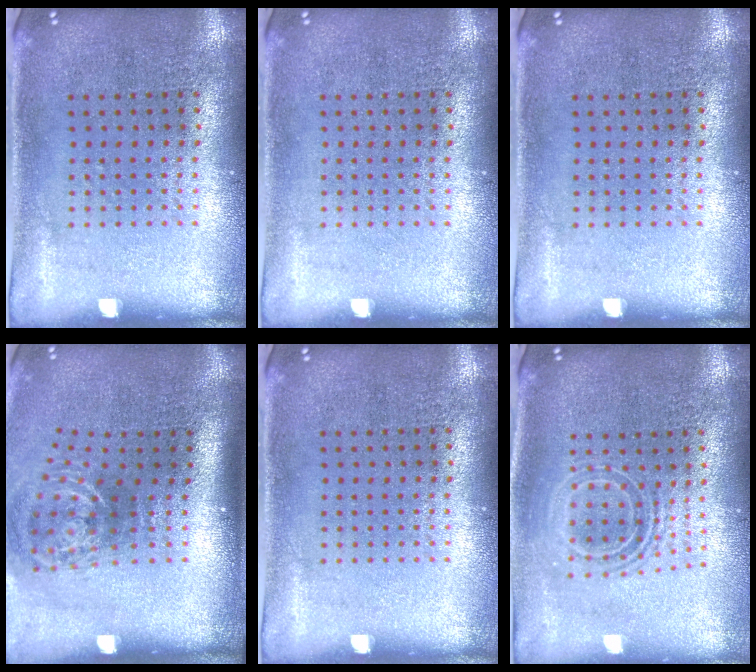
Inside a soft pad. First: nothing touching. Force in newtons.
{"total": 0.0}
{"total": 0.0}
{"total": 2.2, "press": 1.3, "slide": 1.7}
{"total": 0.0}
{"total": 1.7, "press": 1.2, "slide": 1.1}